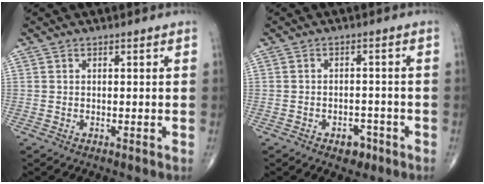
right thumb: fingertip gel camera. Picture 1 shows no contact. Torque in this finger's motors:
{"motor_torque": [2.37, 0.99, 0.21, -0.49, 0.02]}